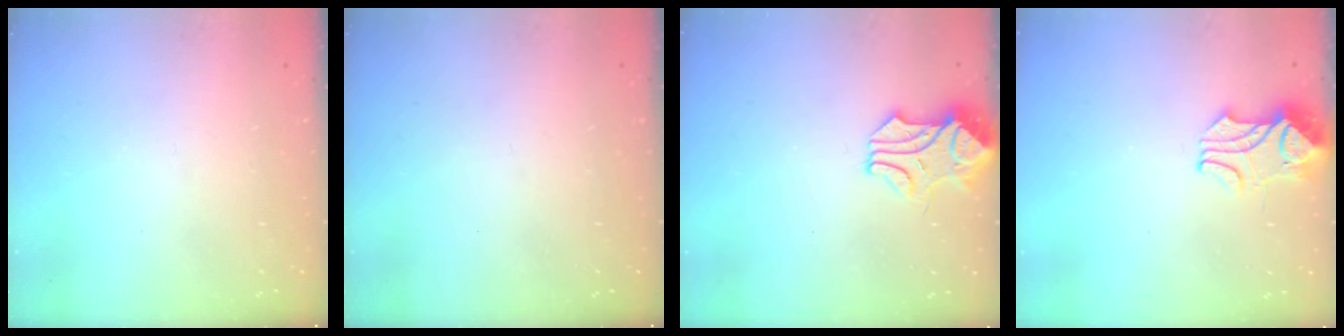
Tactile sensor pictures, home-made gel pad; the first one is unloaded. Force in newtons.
{"total": 0.0}
{"total": 1.0, "press": 0.5, "slide": 0.8}
{"total": 2.3, "press": 2.1, "slide": 0.8}